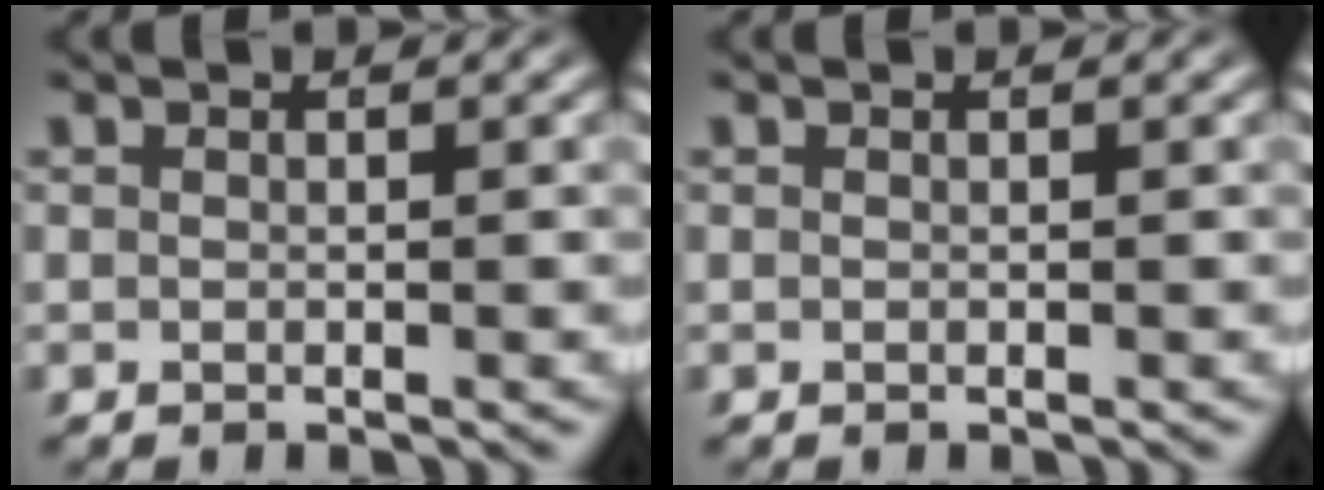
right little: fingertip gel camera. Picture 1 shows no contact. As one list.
[{"total": 0.0}]